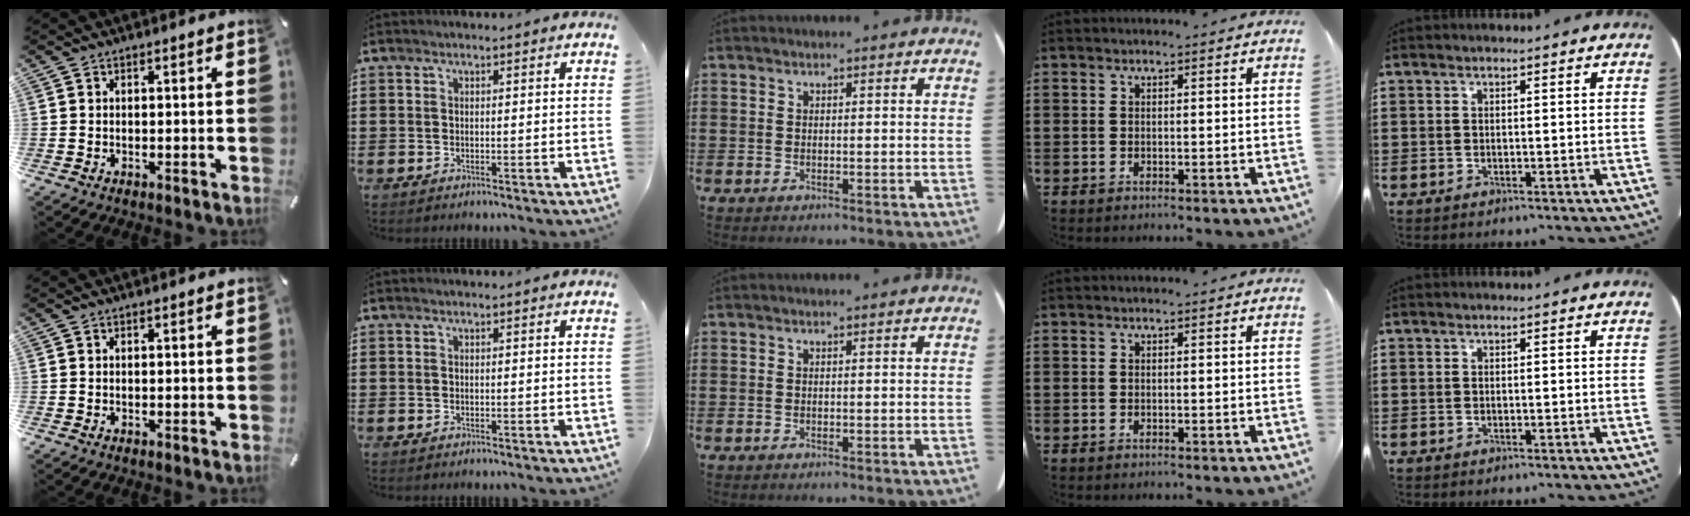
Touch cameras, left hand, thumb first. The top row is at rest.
{}